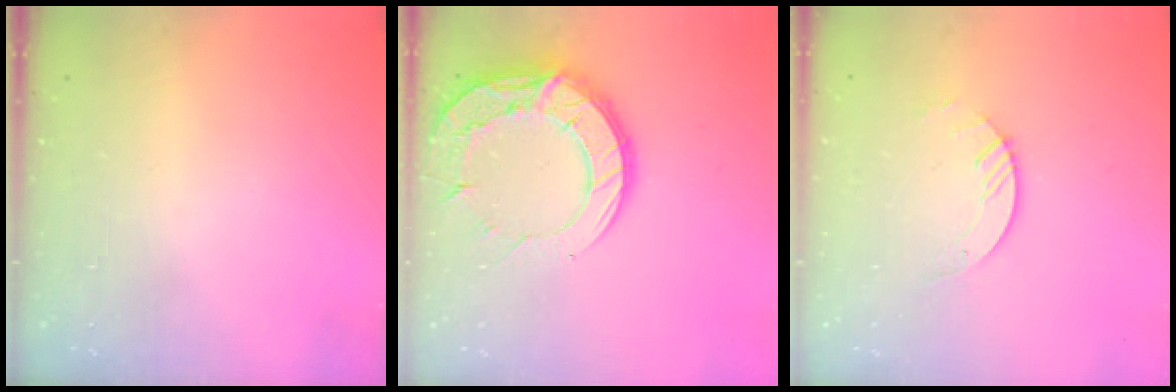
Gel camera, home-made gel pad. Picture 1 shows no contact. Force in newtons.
{"total": 19.5, "press": 19.4, "slide": 1.6}
{"total": 3.6, "press": 3.6, "slide": 0.4}